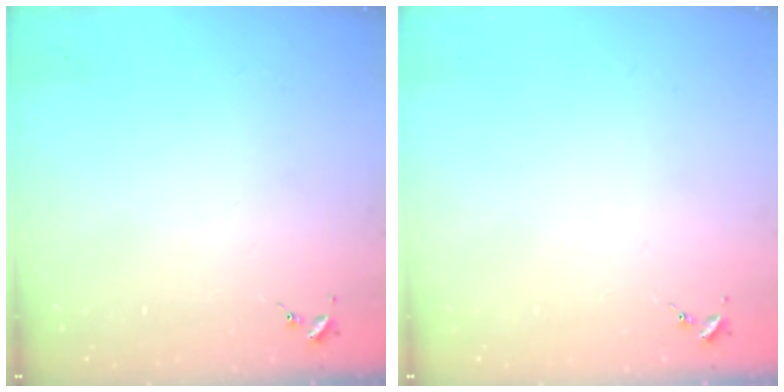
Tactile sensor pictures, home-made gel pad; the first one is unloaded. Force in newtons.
{"total": 0.0}